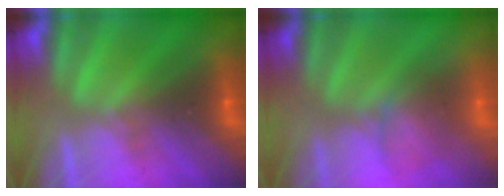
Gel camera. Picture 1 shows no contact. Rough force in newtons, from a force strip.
{"total": 3.0}